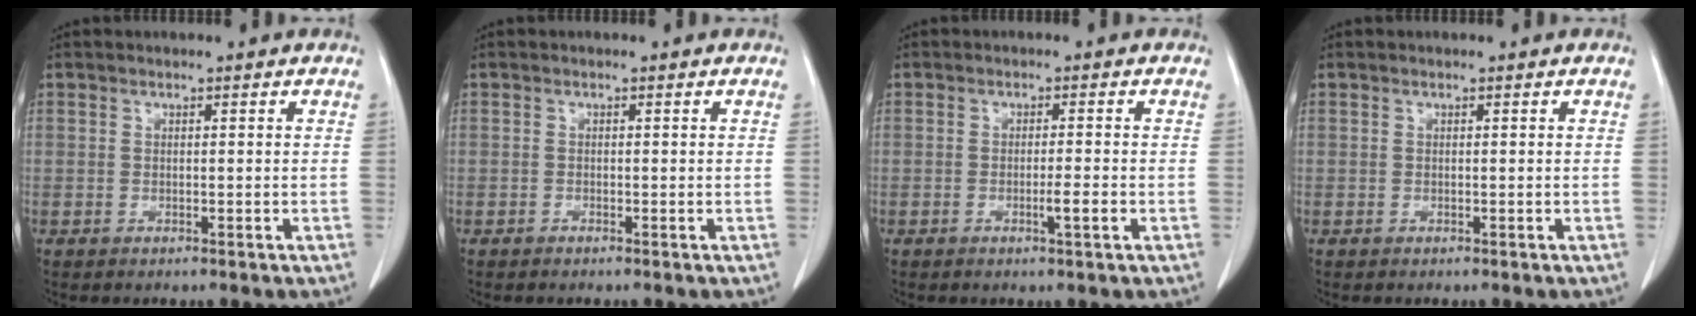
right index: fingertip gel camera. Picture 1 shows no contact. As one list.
[{"total": 0.0}, {"total": 2.4, "force": [-0.8, -0.2, 2.3], "torque": [-0.037, -0.003, -0.014]}, {"total": 0.0}]